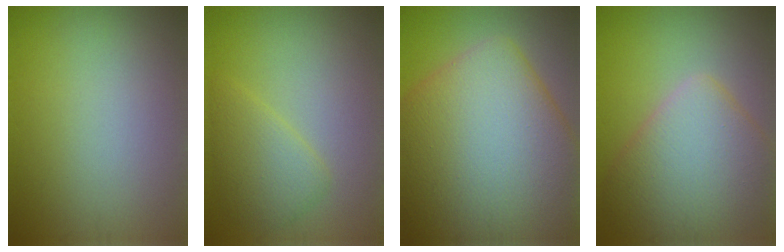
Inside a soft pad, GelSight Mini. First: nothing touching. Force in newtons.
{"total": 3.1, "press": 3.1, "slide": 0.1}
{"total": 16.8, "press": 16.8, "slide": 0.5}
{"total": 7.8, "press": 7.8, "slide": 0.6}